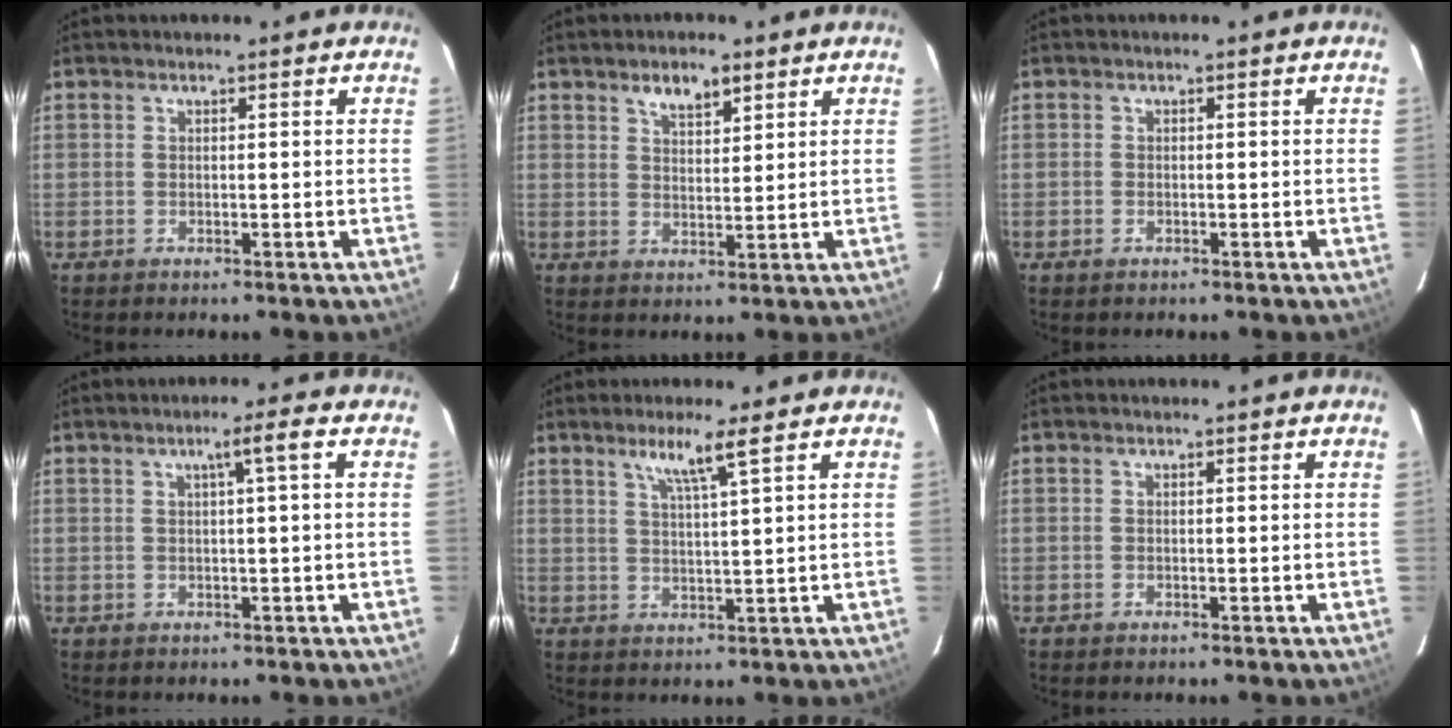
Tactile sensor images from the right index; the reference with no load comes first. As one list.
[{"total": 4.7, "force": [3.1, 2.0, 2.9], "torque": [-0.047, 0.003, 0.052]}, {"total": 0.8, "force": [-0.5, 0.7, 0.2], "torque": [-0.002, 0.002, -0.007]}, {"total": 3.1, "force": [0.8, -0.6, 2.9], "torque": [-0.049, 0.004, 0.015]}, {"total": 4.9, "force": [3.2, -0.8, 3.7], "torque": [-0.067, -0.004, 0.057]}, {"total": 0.0}]